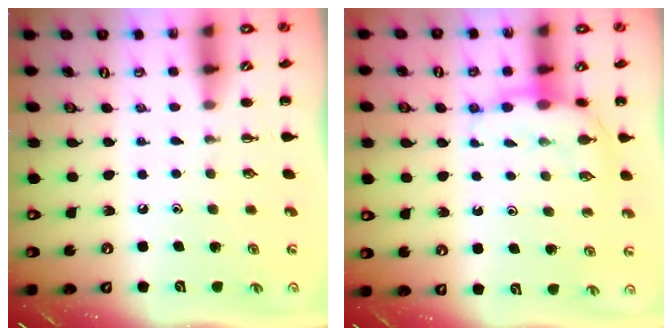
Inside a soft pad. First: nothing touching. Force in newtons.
{"total": 7.7, "press": 7.6, "slide": 1.1}